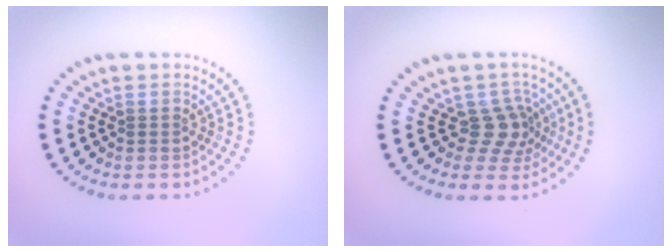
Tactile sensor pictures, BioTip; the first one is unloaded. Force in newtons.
{"total": 3.0, "press": 2.2, "slide": 2.0}